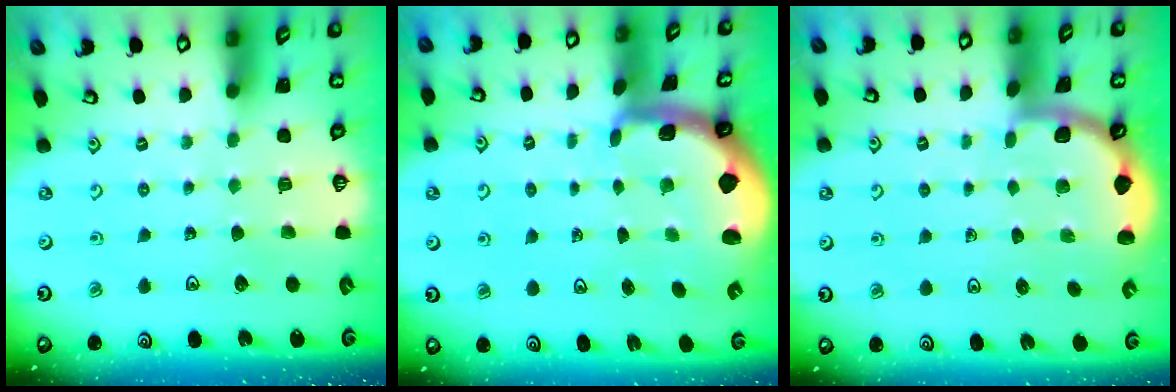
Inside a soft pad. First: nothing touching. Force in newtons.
{"total": 1.8, "press": 1.7, "slide": 0.4}
{"total": 1.7, "press": 1.6, "slide": 0.1}